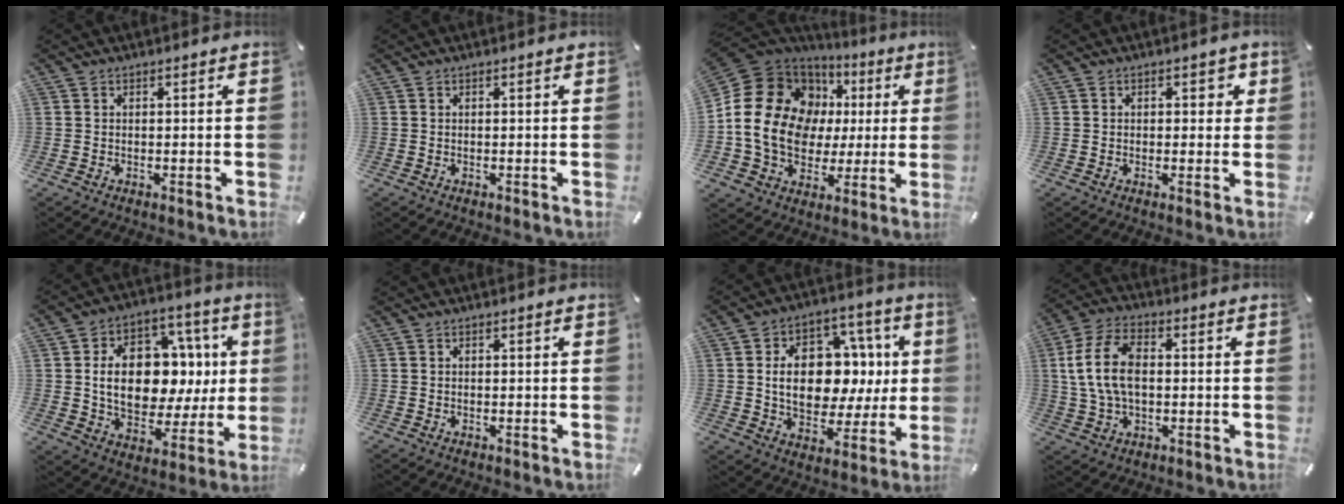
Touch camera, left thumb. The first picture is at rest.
{"total": 0.0}
{"total": 20.7, "force": [1.5, 17.3, 11.3], "torque": [-0.223, -0.012, 0.041]}
{"total": 2.2, "force": [0.4, 1.7, 1.4], "torque": [-0.004, 0.000, -0.002]}
{"total": 18.6, "force": [1.6, 13.5, 12.8], "torque": [-0.214, -0.003, 0.038]}
{"total": 0.0}
{"total": 17.1, "force": [1.5, 12.6, 11.4], "torque": [-0.185, 0.002, 0.036]}
{"total": 11.5, "force": [0.7, 7.5, 8.7], "torque": [-0.196, 0.011, 0.012]}